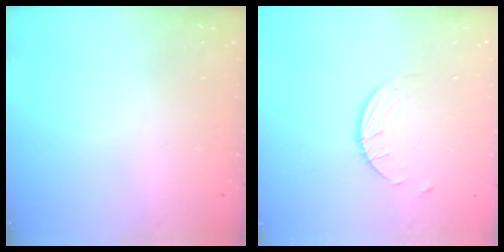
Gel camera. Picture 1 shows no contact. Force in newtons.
{"total": 2.7, "press": 2.7, "slide": 0.3}